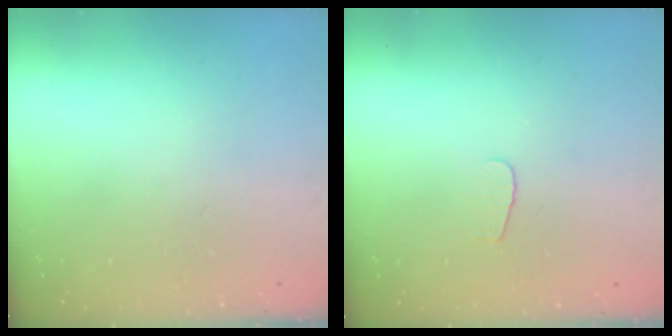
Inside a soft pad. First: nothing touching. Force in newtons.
{"total": 3.5, "press": 3.5, "slide": 0.4}